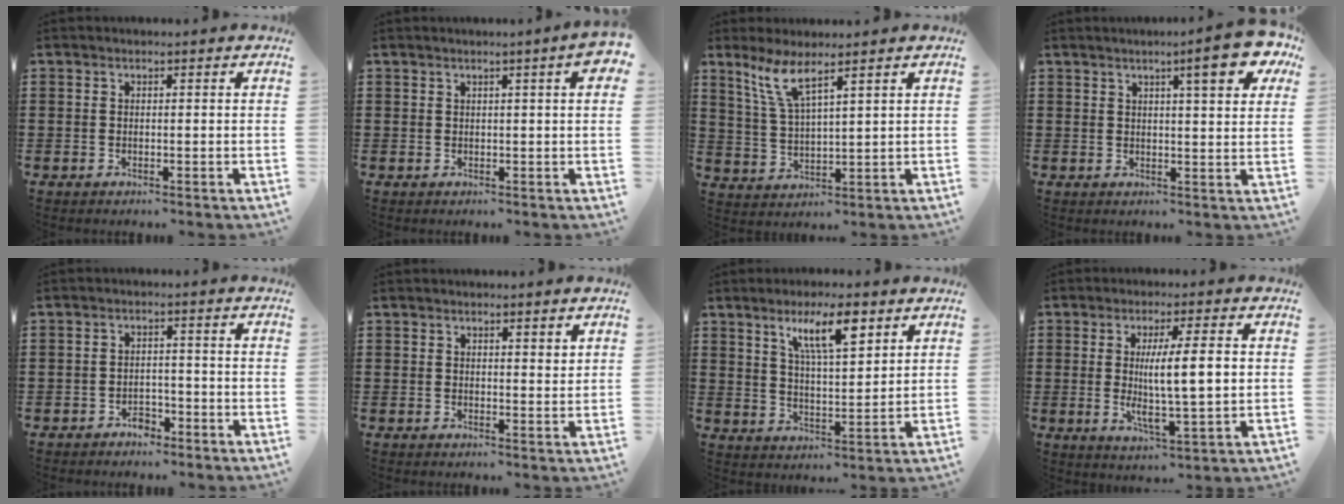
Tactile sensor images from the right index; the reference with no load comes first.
{"total": 3.0, "force": [1.3, 0.1, 2.7], "torque": [-0.045, -0.003, 0.021]}
{"total": 5.8, "force": [3.8, 0.8, 4.3], "torque": [-0.098, -0.003, 0.068]}
{"total": 7.9, "force": [4.6, 0.9, 6.4], "torque": [-0.102, -0.008, 0.070]}
{"total": 2.5, "force": [-2.1, 1.1, 0.8], "torque": [-0.020, 0.002, -0.042]}
{"total": 1.4, "force": [1.3, 0.3, 0.4], "torque": [-0.011, 0.002, 0.025]}
{"total": 8.9, "force": [4.9, 2.3, 7.0], "torque": [-0.124, -0.002, 0.079]}
{"total": 9.0, "force": [1.2, 1.8, 8.8], "torque": [-0.155, -0.003, 0.016]}